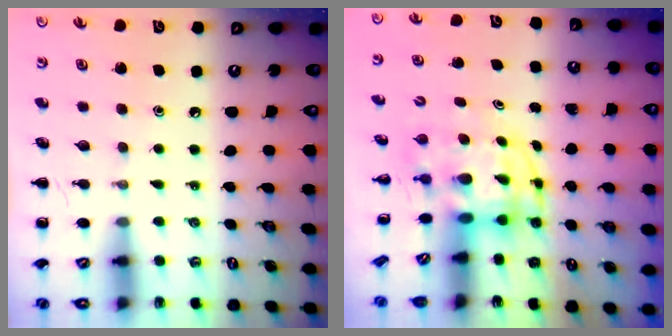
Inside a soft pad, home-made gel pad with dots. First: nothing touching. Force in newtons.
{"total": 3.9, "press": 3.9, "slide": 0.8}